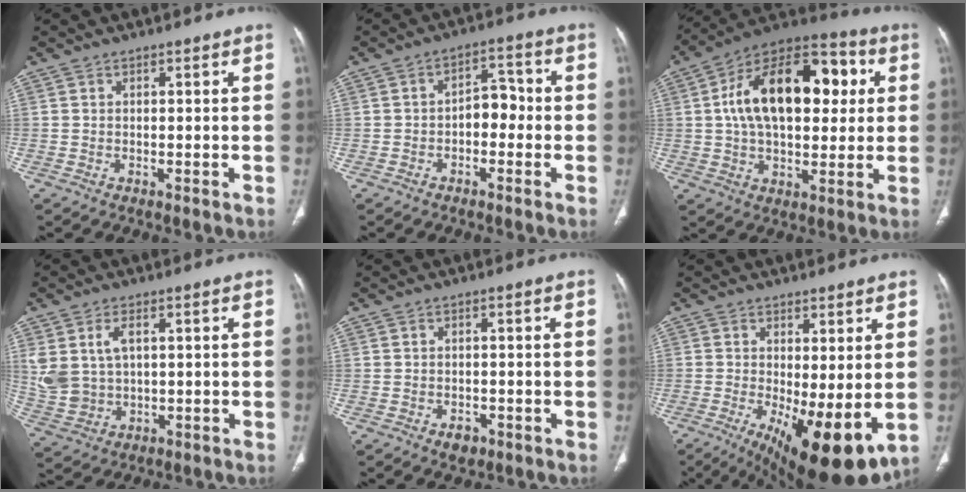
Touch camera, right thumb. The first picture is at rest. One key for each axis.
{"total": 5.3, "fx": -1.2, "fy": 3.5, "fz": 3.8, "tx": -0.034, "ty": 0.029, "tz": -0.028}
{"total": 23.5, "fx": 4.2, "fy": 13.3, "fz": 18.9, "tx": -0.279, "ty": 0.025, "tz": 0.057}
{"total": 8.3, "fx": 2.3, "fy": 5.3, "fz": 6.0, "tx": -0.130, "ty": -0.003, "tz": 0.060}
{"total": 2.5, "fx": -1.2, "fy": 1.7, "fz": 1.3, "tx": -0.010, "ty": 0.003, "tz": -0.011}
{"total": 14.0, "fx": -2.7, "fy": 4.8, "fz": 12.9, "tx": -0.198, "ty": -0.029, "tz": -0.022}